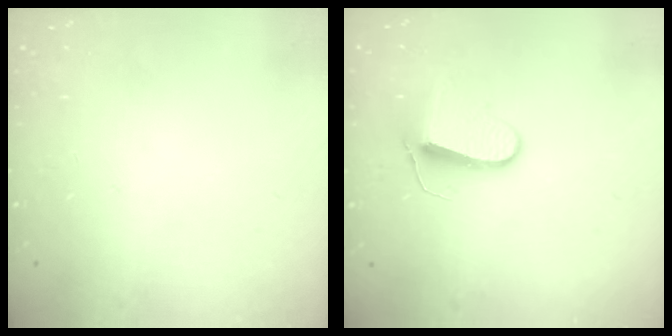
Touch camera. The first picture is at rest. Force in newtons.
{"total": 9.4, "press": 9.4, "slide": 0.7}